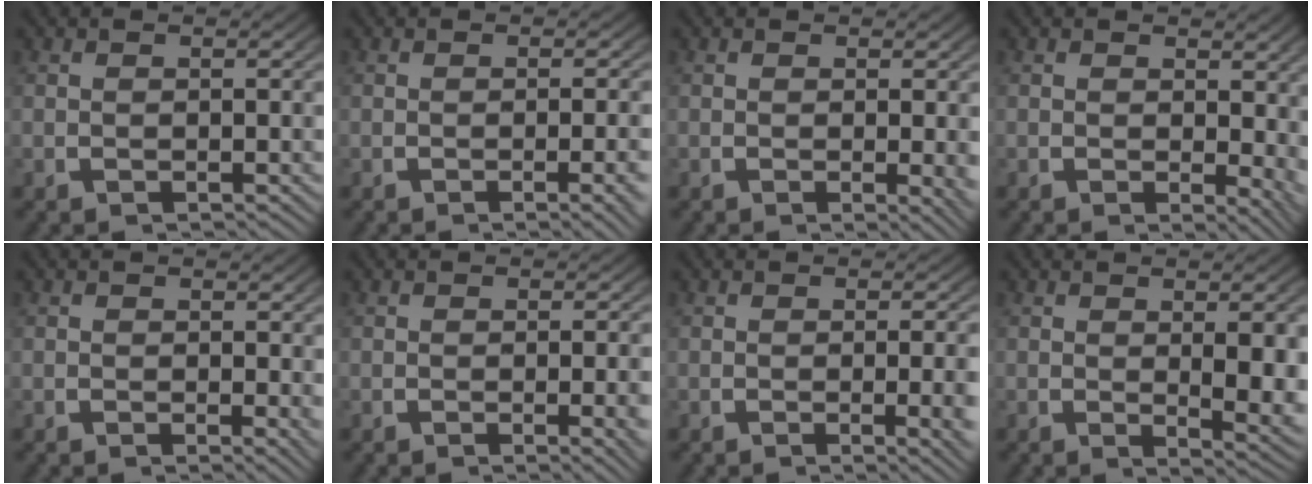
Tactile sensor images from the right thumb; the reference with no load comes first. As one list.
[{"total": 2.4, "force": [-0.8, 0.2, 2.2], "torque": [-0.028, 0.005, -0.013]}, {"total": 1.9, "force": [0.0, 0.4, 1.8], "torque": [-0.020, -0.007, 0.002]}, {"total": 2.9, "force": [0.8, 1.5, 2.3], "torque": [-0.013, -0.009, 0.011]}, {"total": 1.0, "force": [0.2, 0.2, 1.0], "torque": [-0.010, -0.004, 0.004]}, {"total": 2.2, "force": [-0.2, 0.3, 2.2], "torque": [-0.022, 0.001, -0.004]}, {"total": 3.3, "force": [-0.4, 0.6, 3.2], "torque": [-0.035, 0.000, -0.007]}, {"total": 5.1, "force": [-0.1, 1.8, 4.8], "torque": [-0.061, -0.019, 0.008]}]